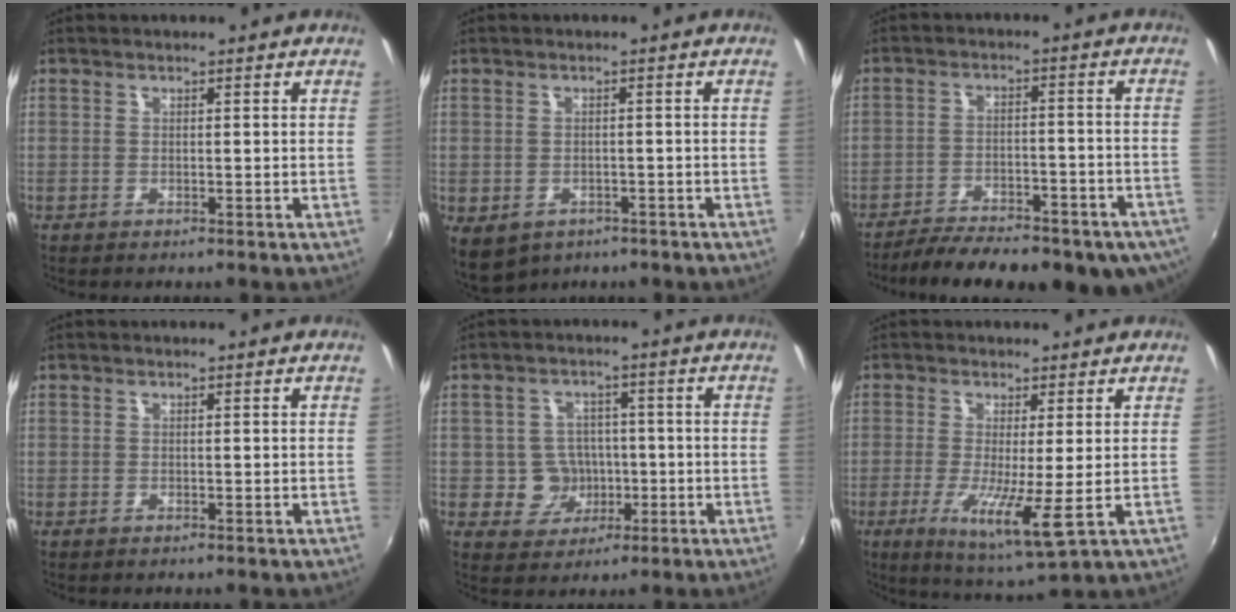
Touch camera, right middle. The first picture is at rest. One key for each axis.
{"total": 6.8, "fx": -3.6, "fy": 4.7, "fz": 3.4, "tx": -0.074, "ty": -0.024, "tz": -0.039}
{"total": 21.4, "fx": -16.2, "fy": 7.4, "fz": 11.9, "tx": -0.208, "ty": -0.038, "tz": -0.212}
{"total": 0.0}
{"total": 6.4, "fx": -1.4, "fy": 6.1, "fz": 1.4, "tx": -0.041, "ty": 0.016, "tz": -0.009}
{"total": 8.5, "fx": -1.2, "fy": 0.5, "fz": 8.4, "tx": -0.167, "ty": -0.027, "tz": -0.025}